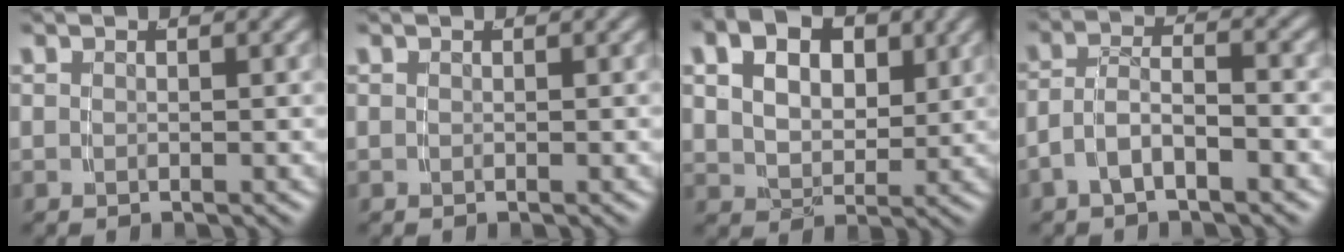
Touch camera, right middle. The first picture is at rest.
{"total": 0.0}
{"total": 6.1, "force": [2.2, 4.3, 3.7], "torque": [-0.068, -0.016, 0.043]}
{"total": 3.6, "force": [-2.0, 1.9, 2.4], "torque": [-0.049, -0.011, -0.034]}